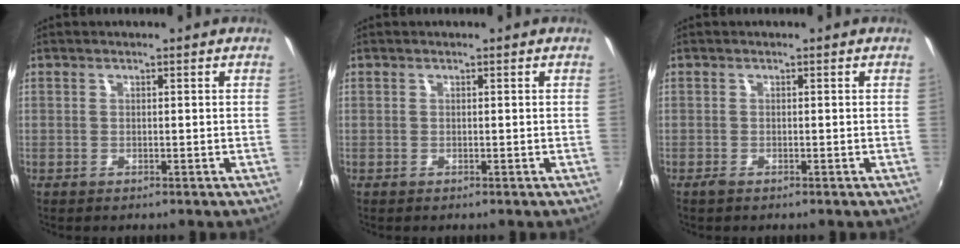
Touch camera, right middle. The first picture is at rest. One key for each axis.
{"total": 0.0}
{"total": 0.7, "fx": -0.6, "fy": 0.2, "fz": 0.4, "tx": -0.007, "ty": -0.003, "tz": -0.013}